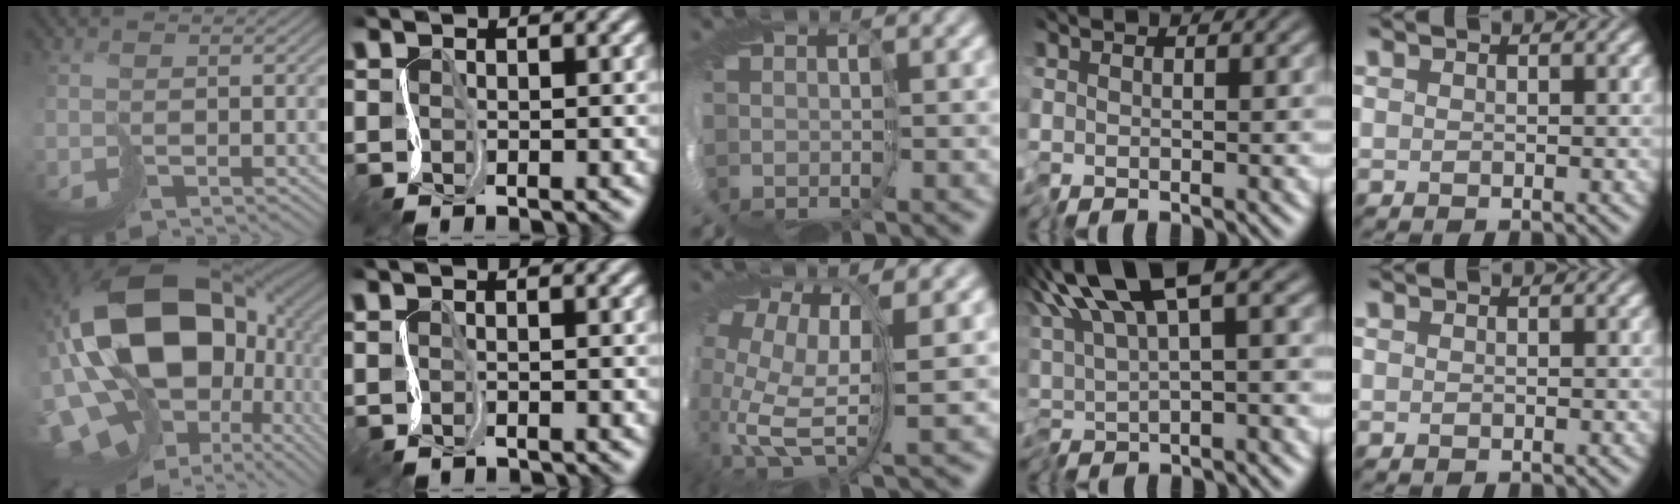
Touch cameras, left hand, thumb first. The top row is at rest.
{"thumb": {"total": 21.3, "force": [1.4, 14.9, 15.2], "torque": [-0.342, -0.045, 0.047]}, "index": {"total": 0.5, "force": [-0.4, -0.2, 0.2], "torque": [-0.009, -0.001, -0.009]}, "middle": {"total": 11.2, "force": [-0.5, 5.8, 9.6], "torque": [-0.210, -0.033, 0.001]}, "ring": {"total": 10.1, "force": [3.3, 3.2, 8.9], "torque": [-0.170, 0.014, 0.054]}}